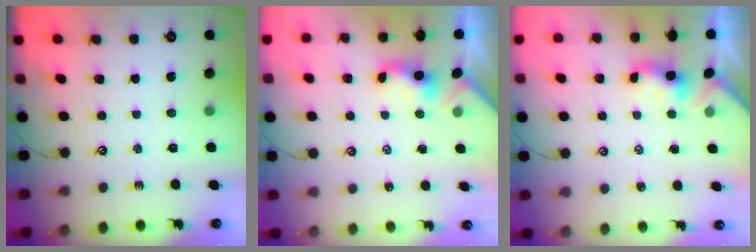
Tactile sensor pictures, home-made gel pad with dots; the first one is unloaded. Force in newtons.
{"total": 1.1, "press": 1.0, "slide": 0.4}
{"total": 1.1, "press": 1.0, "slide": 0.4}